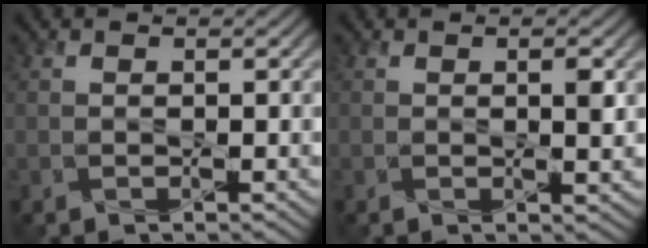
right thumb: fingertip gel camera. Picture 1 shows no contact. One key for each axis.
{"total": 1.8, "fx": 0.3, "fy": 0.3, "fz": 1.7, "tx": -0.029, "ty": -0.001, "tz": 0.006}